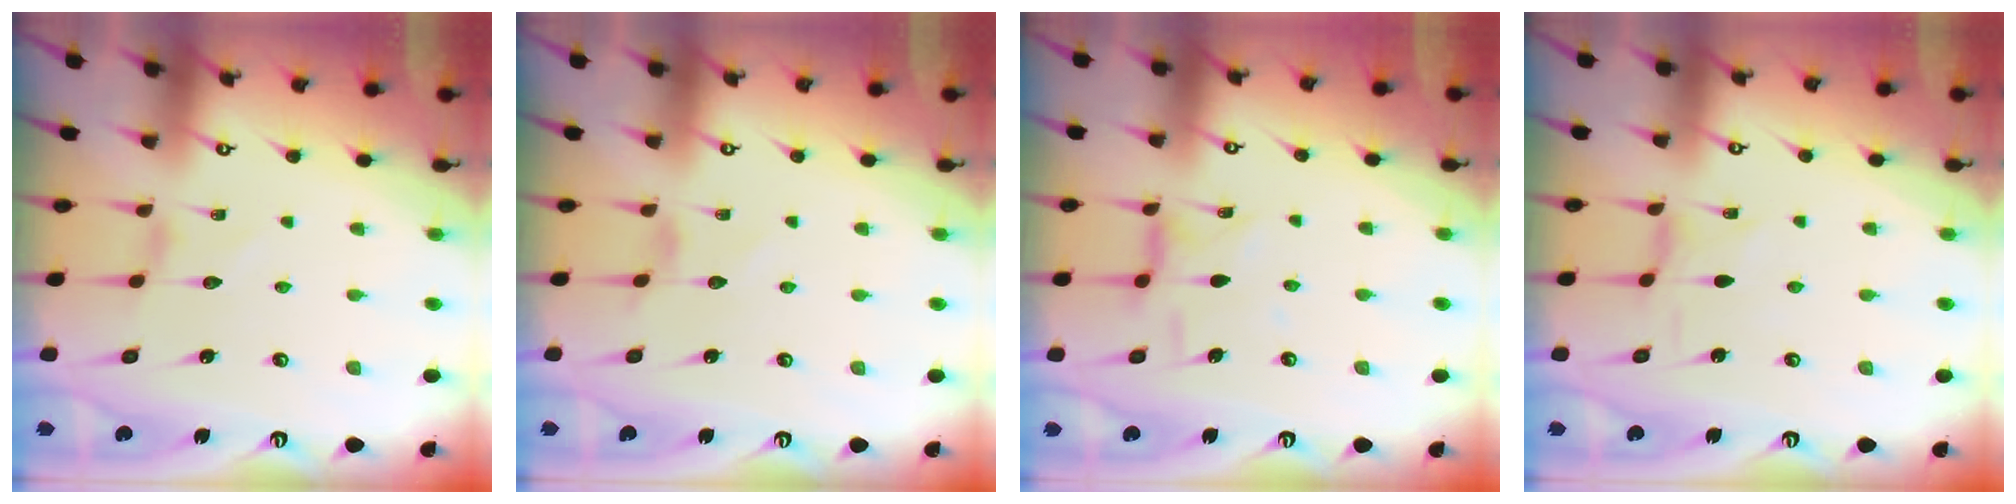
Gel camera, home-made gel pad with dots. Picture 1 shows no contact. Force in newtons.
{"total": 0.9, "press": 0.9, "slide": 0.1}
{"total": 3.0, "press": 2.9, "slide": 0.4}
{"total": 0.0}